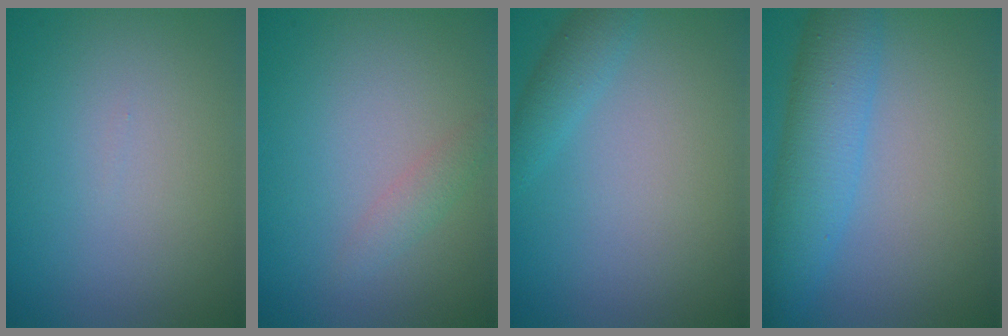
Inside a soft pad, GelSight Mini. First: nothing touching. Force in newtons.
{"total": 1.2, "press": 1.2, "slide": 0.0}
{"total": 1.9, "press": 1.9, "slide": 0.1}
{"total": 5.1, "press": 5.1, "slide": 0.3}